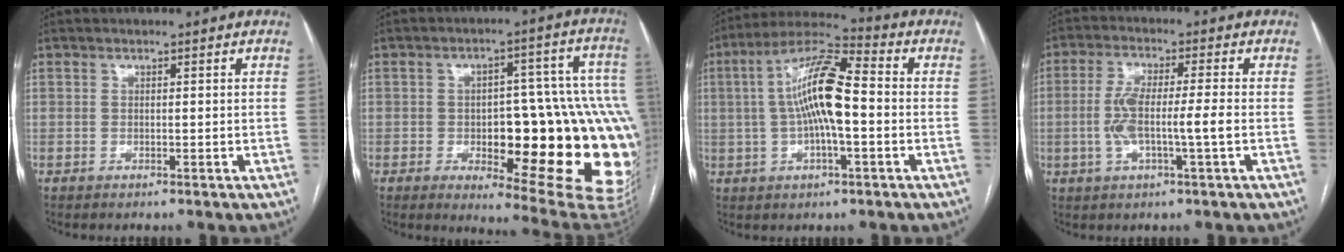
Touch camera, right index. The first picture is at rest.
{"total": 25.8, "force": [-3.8, 7.1, 24.5], "torque": [-0.222, 0.026, -0.022]}
{"total": 12.5, "force": [0.0, 2.6, 12.2], "torque": [-0.233, 0.024, -0.003]}
{"total": 7.6, "force": [-1.2, 0.6, 7.5], "torque": [-0.154, 0.008, -0.022]}